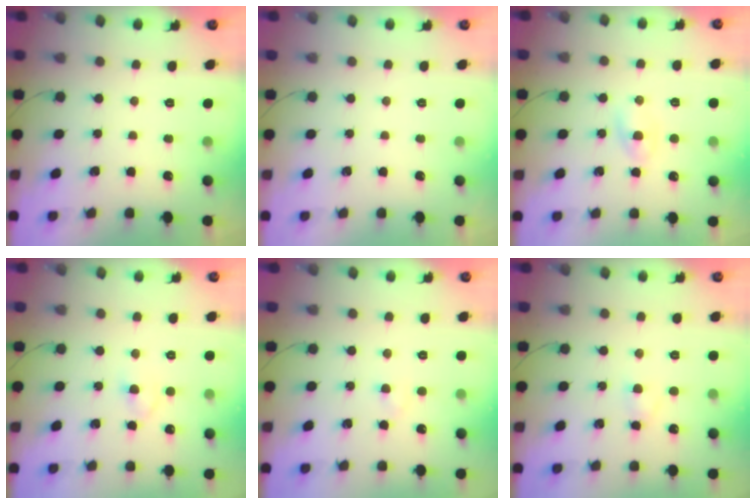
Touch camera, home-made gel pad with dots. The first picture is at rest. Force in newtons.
{"total": 0.0}
{"total": 1.8, "press": 1.5, "slide": 0.9}
{"total": 2.9, "press": 2.7, "slide": 1.1}
{"total": 1.9, "press": 1.7, "slide": 0.9}
{"total": 2.3, "press": 2.1, "slide": 1.0}